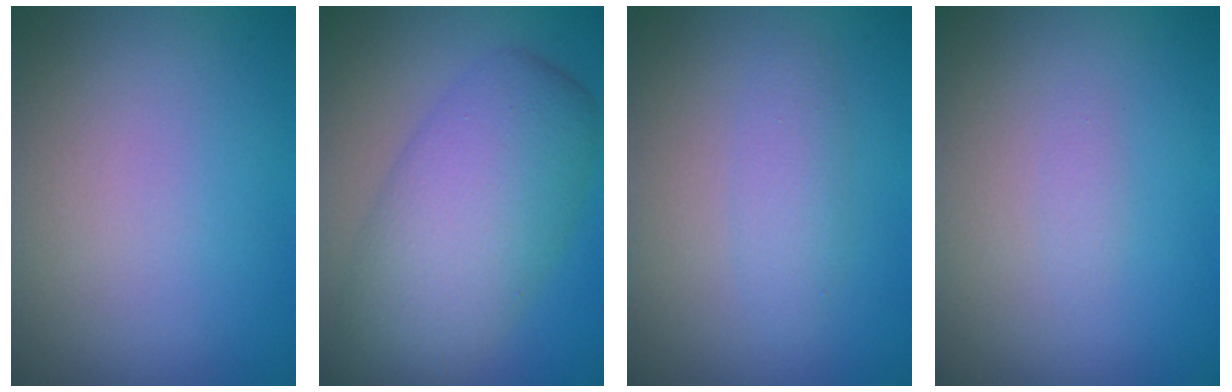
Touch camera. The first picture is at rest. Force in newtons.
{"total": 8.3, "press": 8.3, "slide": 0.4}
{"total": 1.9, "press": 1.9, "slide": 0.0}
{"total": 0.6, "press": 0.6, "slide": 0.0}